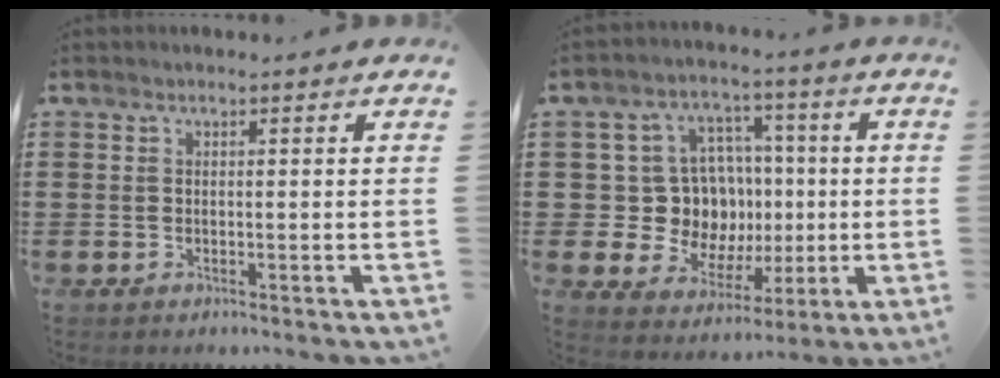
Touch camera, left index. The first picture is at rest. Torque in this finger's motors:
{"motor_torque": [1.25, -0.34, 0.54, 0.05]}